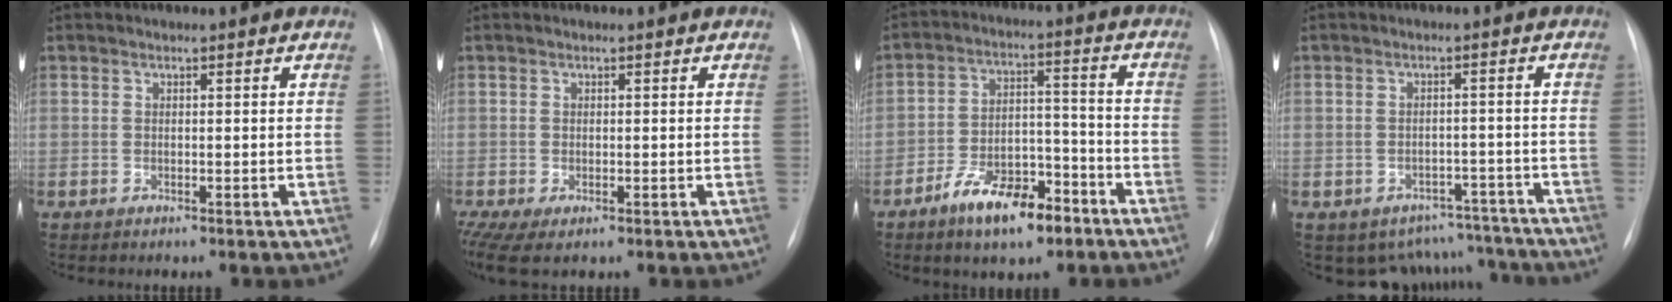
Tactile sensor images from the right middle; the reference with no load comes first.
{"total": 5.5, "force": [-2.5, 2.7, 4.1], "torque": [-0.095, -0.012, -0.037]}
{"total": 10.9, "force": [-7.0, 4.6, 7.0], "torque": [-0.119, 0.015, -0.117]}
{"total": 9.7, "force": [-8.5, 4.6, 0.2], "torque": [0.016, 0.036, -0.096]}